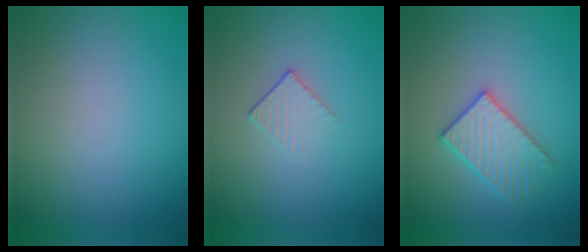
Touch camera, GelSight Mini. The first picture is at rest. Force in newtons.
{"total": 1.3, "press": 0.7, "slide": 1.1}
{"total": 3.2, "press": 3.2, "slide": 0.4}